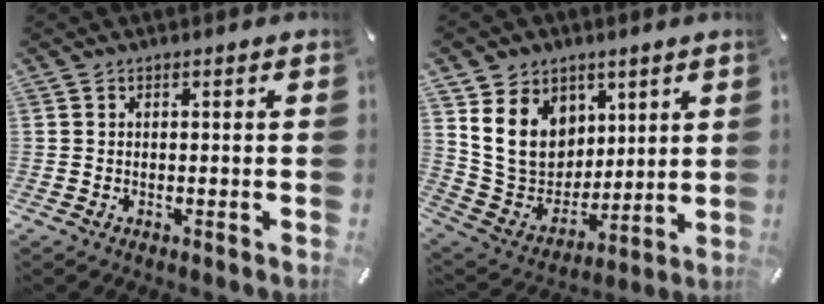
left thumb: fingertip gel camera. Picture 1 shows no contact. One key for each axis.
{"total": 15.8, "fx": 5.0, "fy": 13.5, "fz": 6.6, "tx": -0.132, "ty": -0.025, "tz": 0.105}